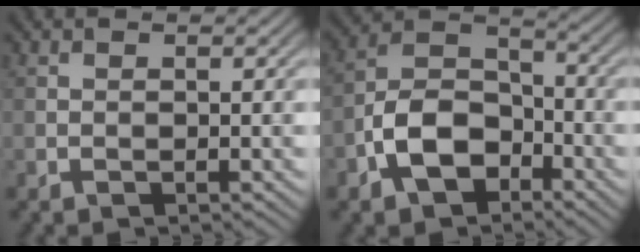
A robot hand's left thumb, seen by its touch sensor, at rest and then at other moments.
{"total": 8.9, "force": [-4.2, 5.5, 5.6], "torque": [-0.113, 0.004, -0.093]}